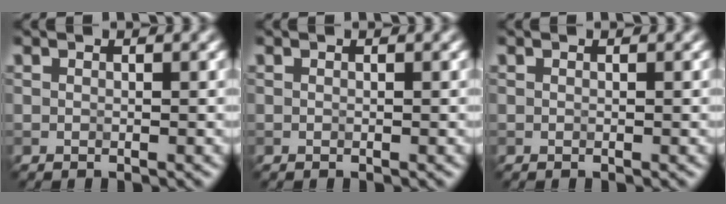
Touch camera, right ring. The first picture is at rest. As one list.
[{"total": 0.0}, {"total": 0.0}]